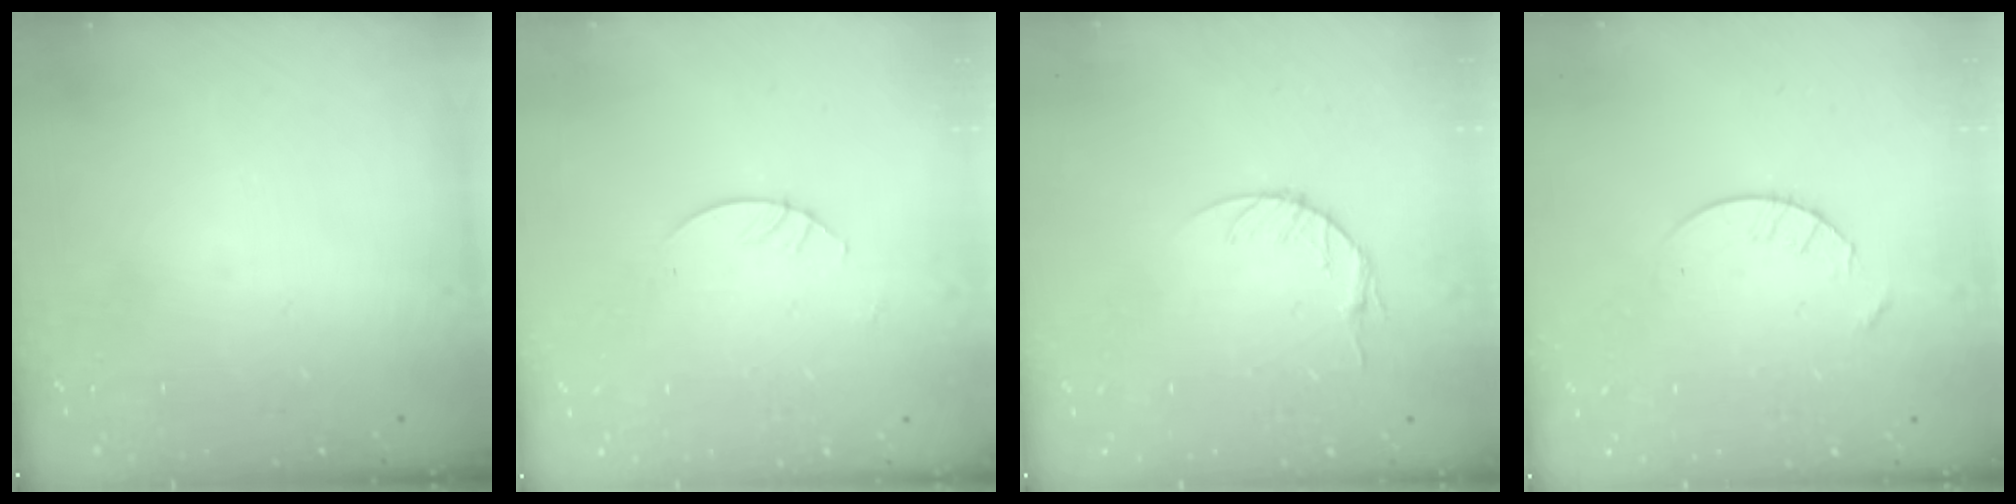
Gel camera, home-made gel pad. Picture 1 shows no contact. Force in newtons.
{"total": 2.4, "press": 2.4, "slide": 0.2}
{"total": 4.6, "press": 4.6, "slide": 0.6}
{"total": 3.8, "press": 3.7, "slide": 0.5}